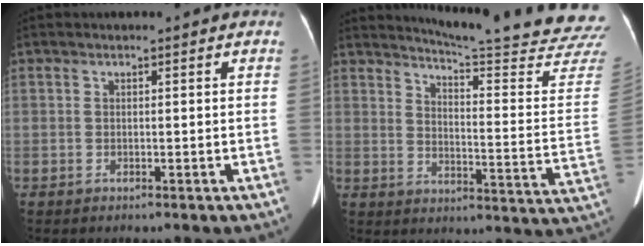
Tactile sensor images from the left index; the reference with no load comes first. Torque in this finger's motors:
{"motor_torque": [0.27, -0.85, 0.02, 0.02]}